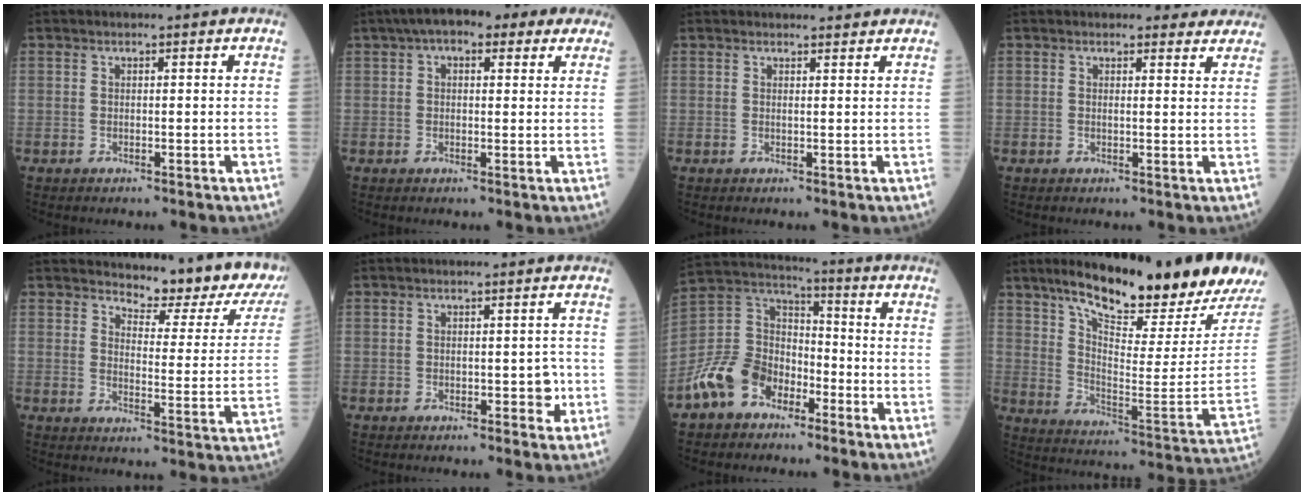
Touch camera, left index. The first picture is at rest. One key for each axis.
{"total": 10.4, "fx": 6.8, "fy": 4.3, "fz": 6.6, "tx": -0.090, "ty": 0.048, "tz": 0.097}
{"total": 4.6, "fx": 4.5, "fy": 0.8, "fz": 0.9, "tx": -0.010, "ty": 0.022, "tz": 0.058}
{"total": 6.9, "fx": 6.4, "fy": 2.0, "fz": 1.6, "tx": 0.001, "ty": 0.002, "tz": 0.061}
{"total": 15.4, "fx": 14.4, "fy": 2.8, "fz": 4.8, "tx": -0.048, "ty": -0.065, "tz": 0.158}
{"total": 2.5, "fx": -0.6, "fy": 1.3, "fz": 2.0, "tx": -0.020, "ty": 0.005, "tz": -0.002}
{"total": 10.9, "fx": -6.5, "fy": 7.3, "fz": 4.9, "tx": -0.129, "ty": 0.021, "tz": -0.129}
{"total": 21.4, "fx": 18.0, "fy": 0.5, "fz": 11.6, "tx": -0.186, "ty": -0.067, "tz": 0.270}